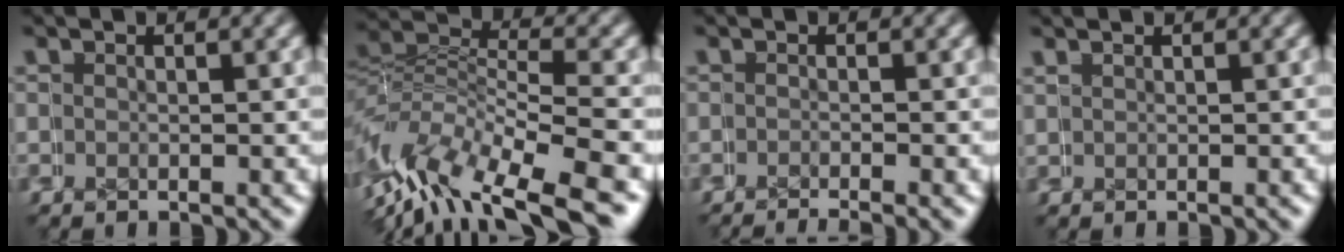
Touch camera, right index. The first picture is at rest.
{"total": 9.7, "force": [-3.3, 5.3, 7.3], "torque": [-0.141, -0.024, -0.034]}
{"total": 3.6, "force": [-3.2, 1.0, 1.4], "torque": [-0.006, -0.005, -0.047]}
{"total": 0.9, "force": [0.7, -0.4, -0.3], "torque": [0.008, 0.003, 0.014]}